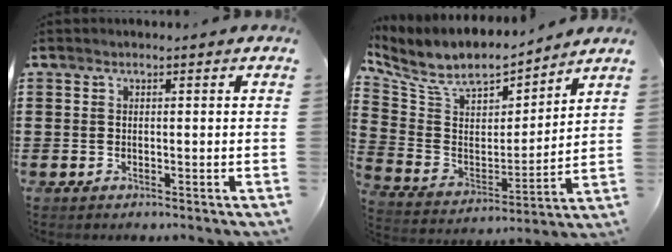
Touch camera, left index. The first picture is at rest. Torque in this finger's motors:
{"motor_torque": [0.96, -1.18, 0.15, -0.03]}